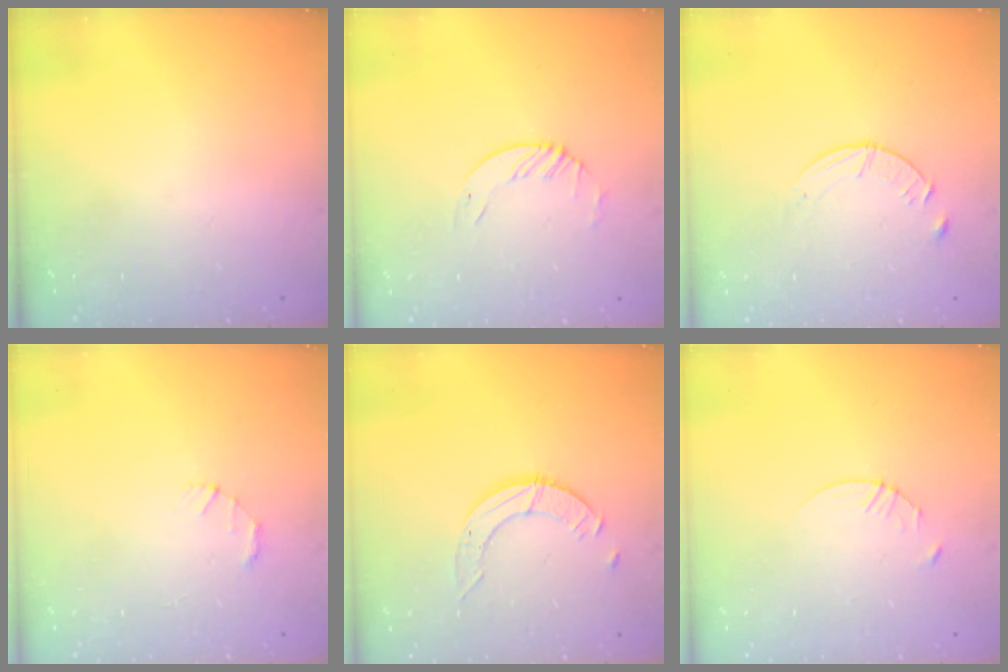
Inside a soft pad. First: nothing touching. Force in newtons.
{"total": 1.6, "press": 1.6, "slide": 0.2}
{"total": 5.6, "press": 5.6, "slide": 0.7}
{"total": 1.4, "press": 1.3, "slide": 0.3}
{"total": 3.5, "press": 3.5, "slide": 0.2}
{"total": 2.9, "press": 2.9, "slide": 0.4}